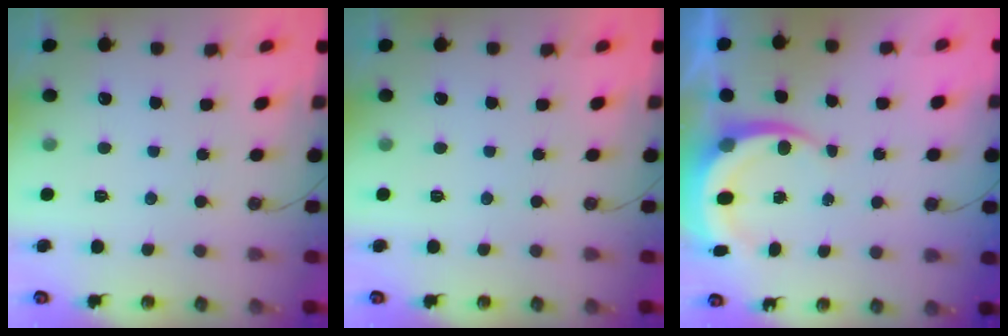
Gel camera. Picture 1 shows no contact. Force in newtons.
{"total": 0.0}
{"total": 7.2, "press": 7.0, "slide": 1.8}